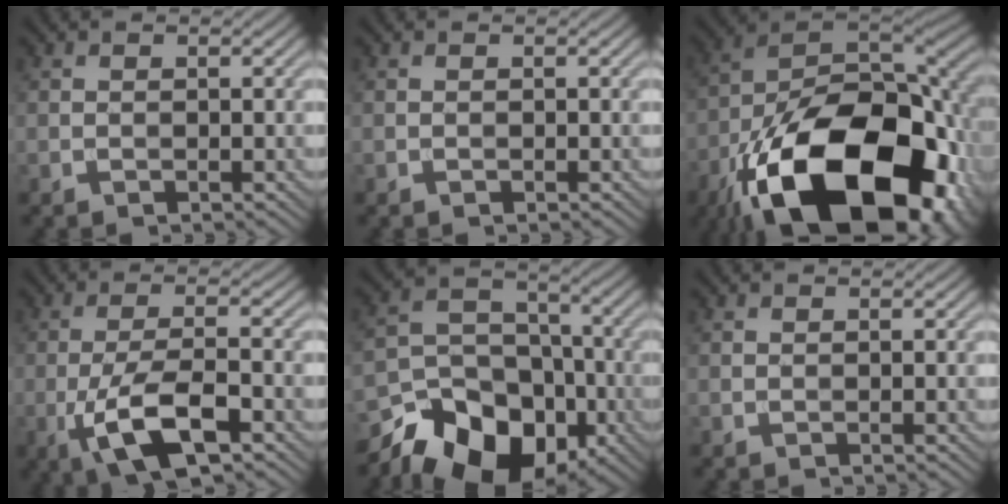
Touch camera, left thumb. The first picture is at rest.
{"total": 0.0}
{"total": 23.2, "force": [-12.2, 11.4, 16.1], "torque": [-0.319, -0.066, -0.170]}
{"total": 9.1, "force": [-3.9, 3.0, 7.6], "torque": [-0.149, 0.003, -0.079]}
{"total": 15.9, "force": [-10.4, 9.8, 6.9], "torque": [-0.144, -0.023, -0.179]}
{"total": 0.0}